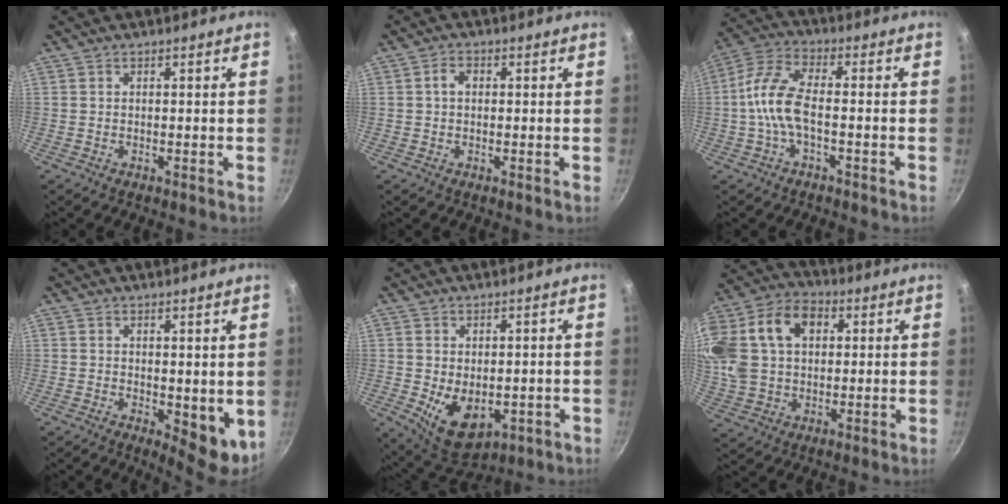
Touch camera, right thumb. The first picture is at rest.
{"total": 2.5, "force": [0.3, 1.8, 1.7], "torque": [-0.024, 0.006, 0.002]}
{"total": 11.9, "force": [-2.4, 5.4, 10.4], "torque": [-0.216, 0.037, -0.064]}
{"total": 6.4, "force": [0.7, 3.0, 5.6], "torque": [-0.061, -0.010, 0.018]}
{"total": 9.0, "force": [-1.2, 6.0, 6.6], "torque": [-0.091, -0.016, 0.004]}
{"total": 25.3, "force": [6.6, 18.1, 16.4], "torque": [-0.369, 0.043, 0.110]}